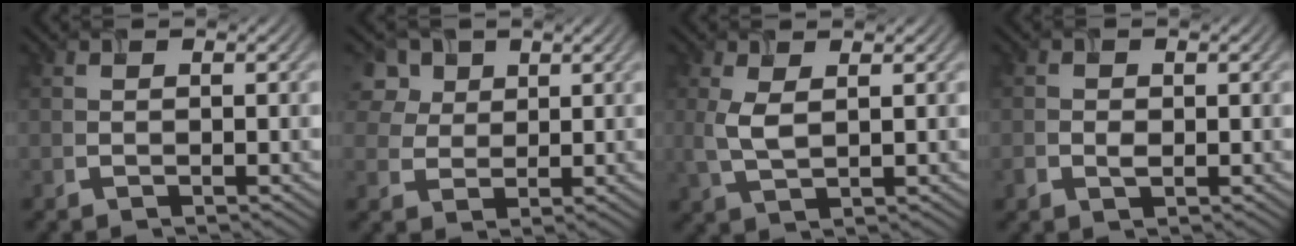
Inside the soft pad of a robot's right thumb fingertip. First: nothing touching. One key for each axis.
{"total": 5.5, "fx": 2.8, "fy": 4.2, "fz": 2.3, "tx": -0.070, "ty": -0.001, "tz": 0.058}
{"total": 3.6, "fx": 0.7, "fy": 1.6, "fz": 3.1, "tx": -0.080, "ty": 0.000, "tz": 0.018}
{"total": 1.6, "fx": -0.4, "fy": 1.3, "fz": 0.9, "tx": -0.021, "ty": -0.006, "tz": -0.007}